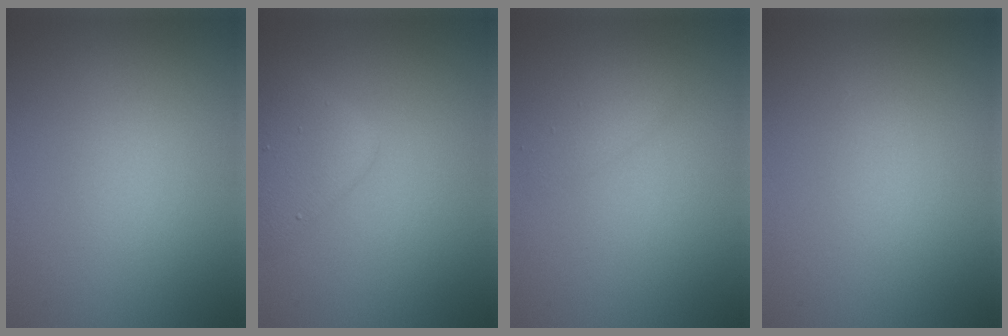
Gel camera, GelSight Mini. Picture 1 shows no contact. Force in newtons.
{"total": 2.8, "press": 2.8, "slide": 0.1}
{"total": 1.3, "press": 1.3, "slide": 0.1}
{"total": 0.0}